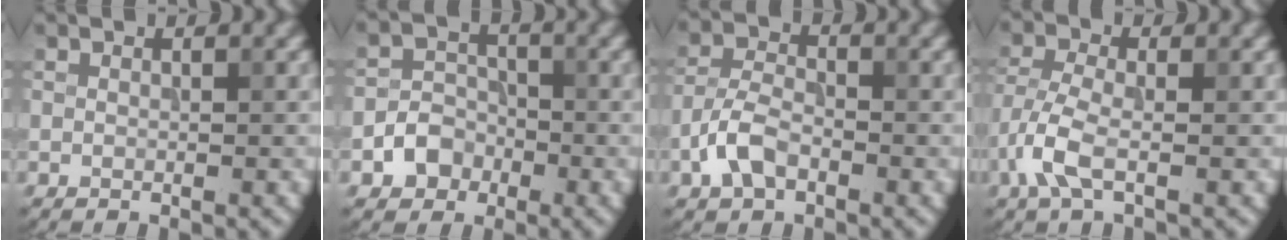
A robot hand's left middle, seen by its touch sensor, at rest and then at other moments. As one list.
[{"total": 3.1, "force": [-1.5, 2.5, 1.2], "torque": [-0.013, 0.007, -0.026]}, {"total": 3.6, "force": [-1.8, 2.0, 2.3], "torque": [-0.046, 0.007, -0.044]}, {"total": 3.8, "force": [-1.7, 1.5, 3.0], "torque": [-0.076, 0.002, -0.046]}]